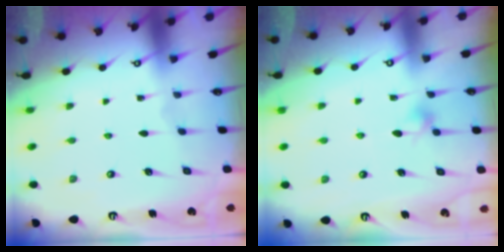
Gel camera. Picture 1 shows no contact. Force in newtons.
{"total": 6.2, "press": 6.1, "slide": 1.3}